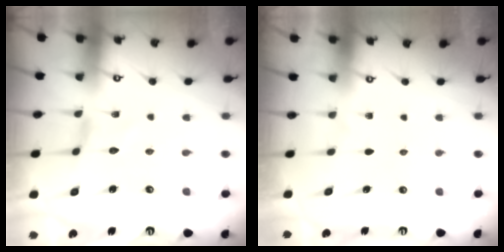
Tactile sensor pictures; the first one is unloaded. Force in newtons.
{"total": 0.0}